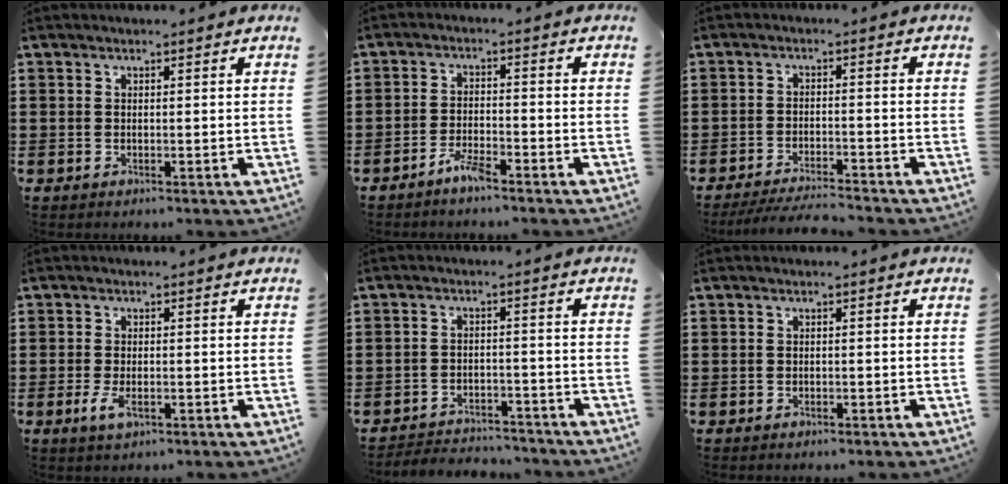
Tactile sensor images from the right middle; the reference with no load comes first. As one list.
[{"total": 3.2, "force": [-2.7, 0.5, 1.7], "torque": [-0.046, 0.003, -0.055]}, {"total": 4.5, "force": [-4.2, 0.1, 1.4], "torque": [-0.027, -0.006, -0.084]}, {"total": 3.0, "force": [-1.1, 1.2, 2.5], "torque": [-0.066, -0.008, -0.025]}, {"total": 3.7, "force": [-3.6, 0.5, 0.1], "torque": [-0.006, 0.003, -0.078]}, {"total": 0.6, "force": [-0.5, 0.2, 0.2], "torque": [-0.004, -0.001, -0.011]}]